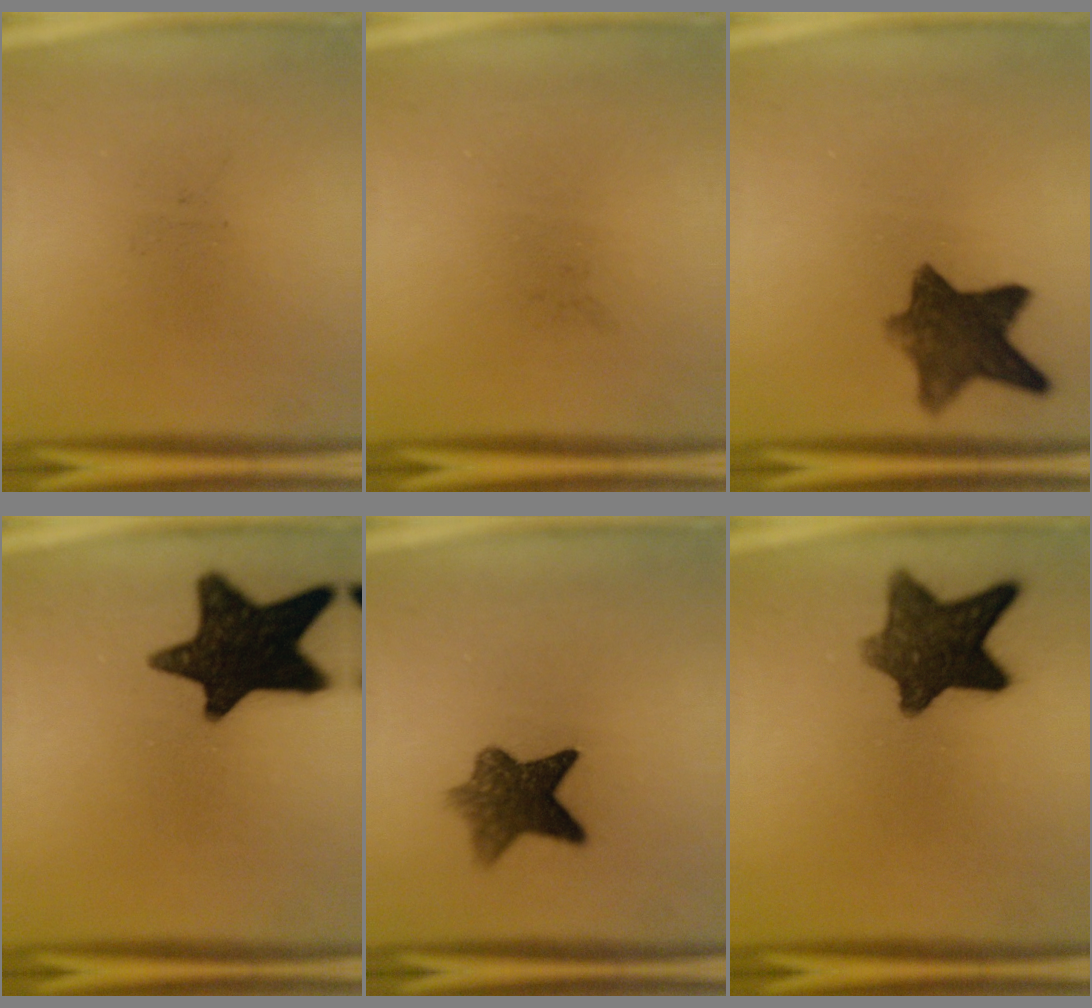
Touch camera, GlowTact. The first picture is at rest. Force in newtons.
{"total": 0.0}
{"total": 9.2}
{"total": 17.0}
{"total": 7.7}
{"total": 11.3}